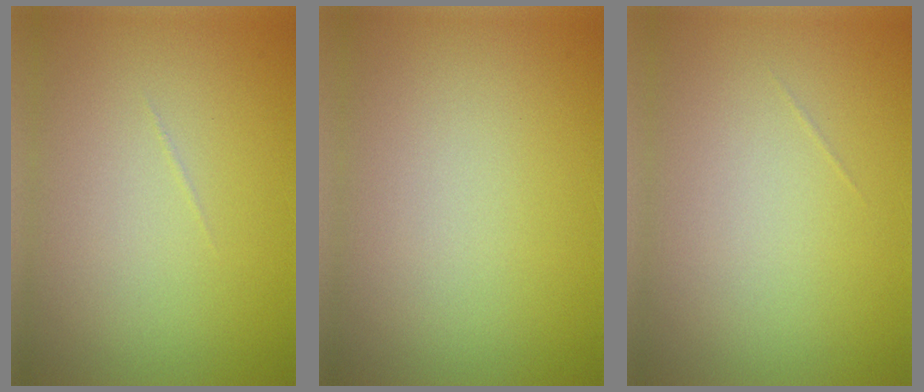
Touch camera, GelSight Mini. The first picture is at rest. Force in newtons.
{"total": 0.0}
{"total": 0.0}